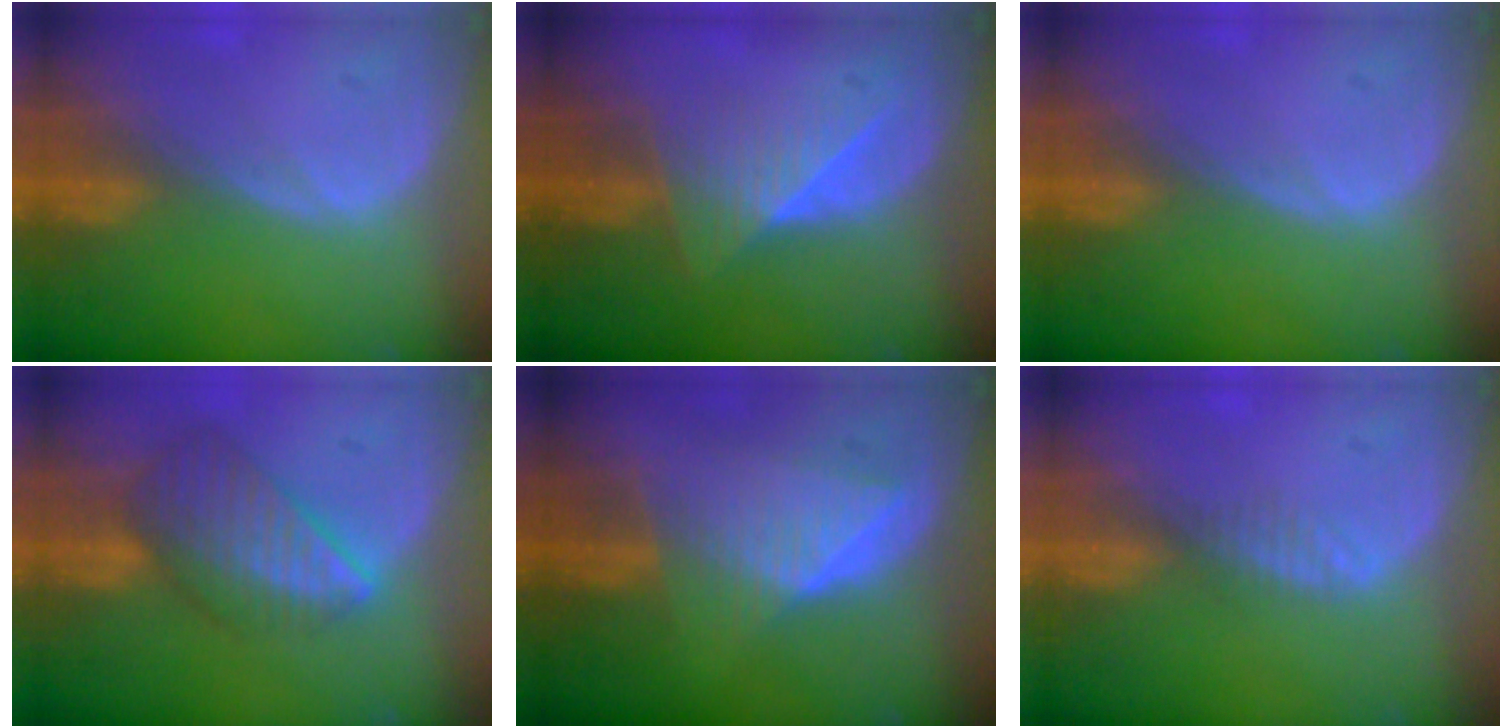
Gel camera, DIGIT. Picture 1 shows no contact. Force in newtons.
{"total": 6.5, "press": 6.0, "slide": 2.7}
{"total": 0.0}
{"total": 8.3, "press": 7.5, "slide": 3.6}
{"total": 7.4, "press": 7.4, "slide": 0.3}
{"total": 1.7, "press": 1.4, "slide": 1.0}